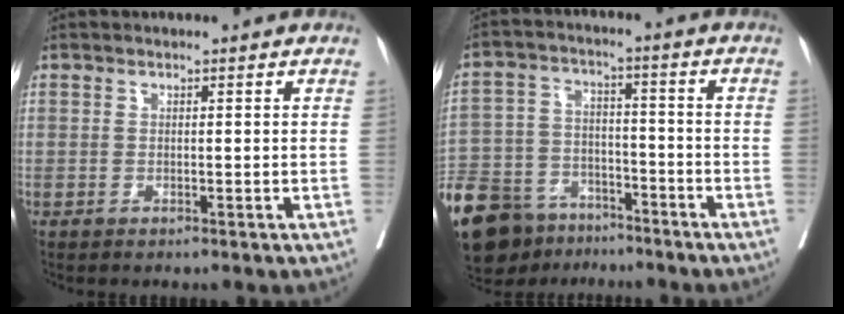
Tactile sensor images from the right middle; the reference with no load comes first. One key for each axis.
{"total": 20.9, "fx": -15.4, "fy": 11.1, "fz": 8.8, "tx": -0.247, "ty": -0.015, "tz": -0.253}